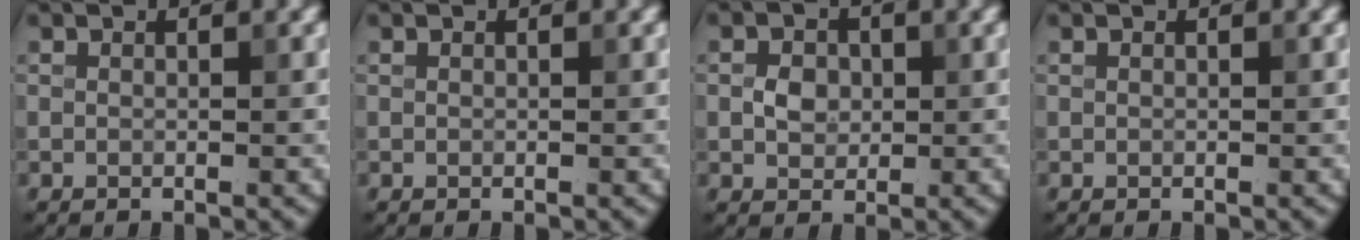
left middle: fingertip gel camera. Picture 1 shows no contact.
{"total": 0.0}
{"total": 2.0, "force": [0.0, 1.7, 1.1], "torque": [-0.020, 0.000, -0.002]}
{"total": 0.0}